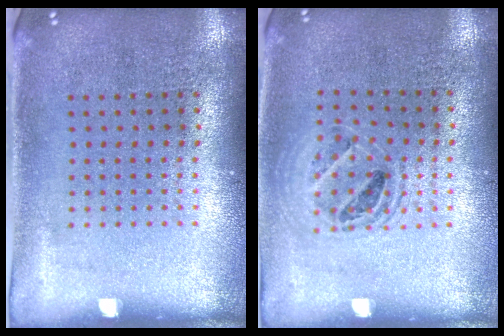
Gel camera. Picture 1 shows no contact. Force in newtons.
{"total": 1.4, "press": 1.3, "slide": 0.5}